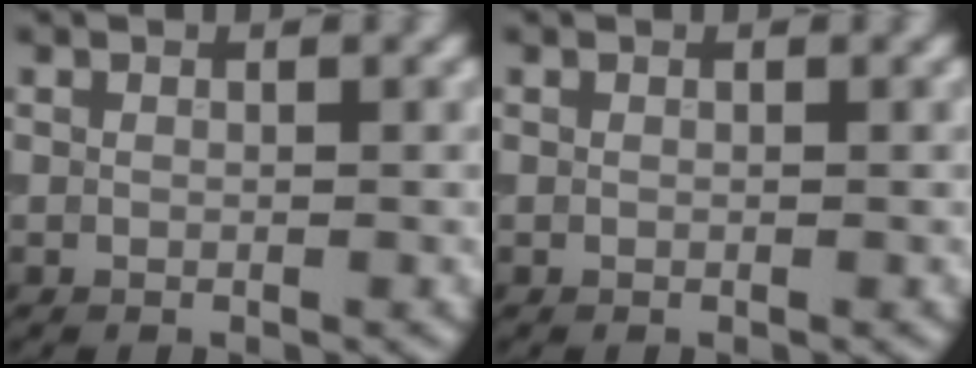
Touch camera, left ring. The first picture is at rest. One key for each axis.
{"total": 0.0}